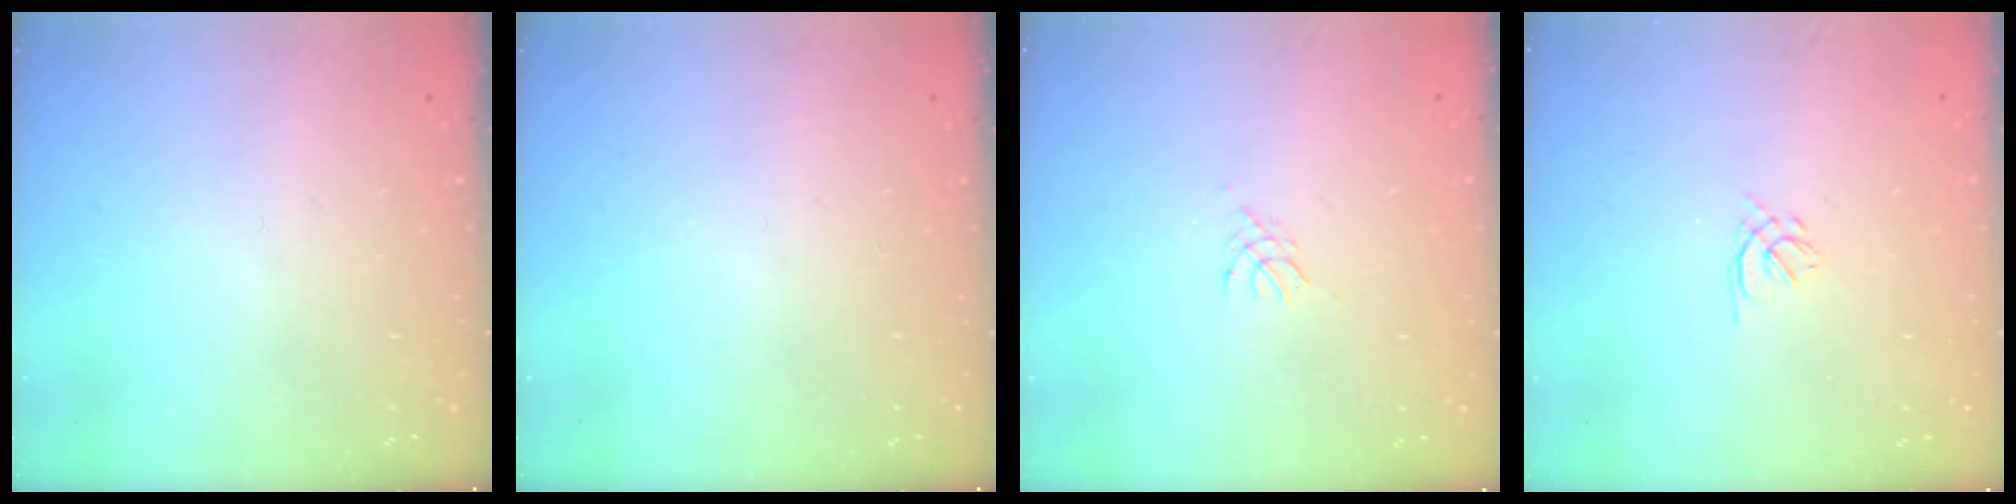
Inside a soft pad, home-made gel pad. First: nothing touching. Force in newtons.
{"total": 0.0}
{"total": 2.7, "press": 2.6, "slide": 0.6}
{"total": 1.4, "press": 1.3, "slide": 0.5}